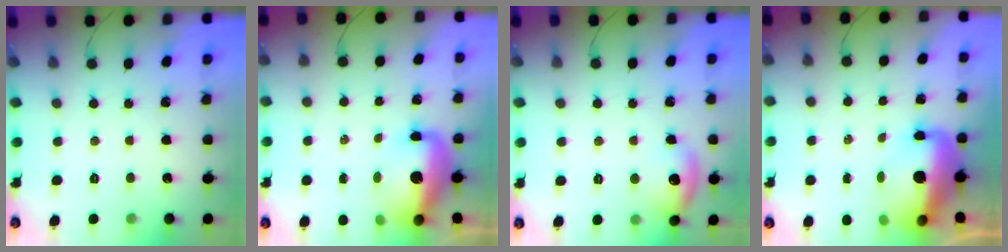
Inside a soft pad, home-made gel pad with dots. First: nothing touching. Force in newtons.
{"total": 11.6, "press": 11.2, "slide": 3.1}
{"total": 9.8, "press": 9.0, "slide": 4.0}
{"total": 12.8, "press": 12.6, "slide": 2.7}